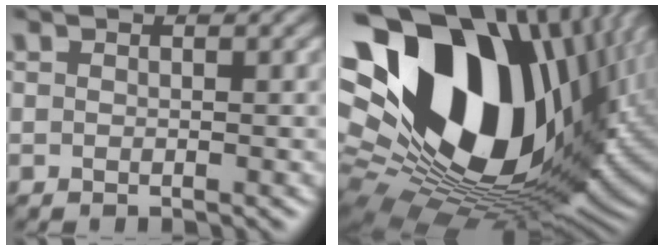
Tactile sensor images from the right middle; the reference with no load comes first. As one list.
[{"total": 21.2, "force": [5.0, 14.2, 15.0], "torque": [-0.292, -0.013, 0.102]}]